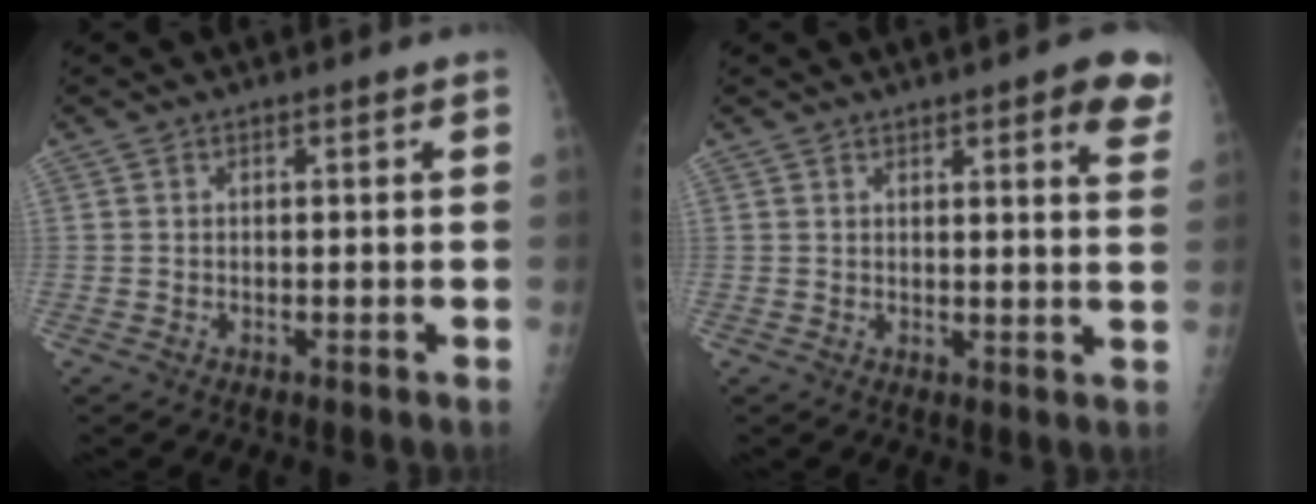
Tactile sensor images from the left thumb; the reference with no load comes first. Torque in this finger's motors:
{"motor_torque": [-0.33, 0.20, -0.04, -0.19, 0.05]}